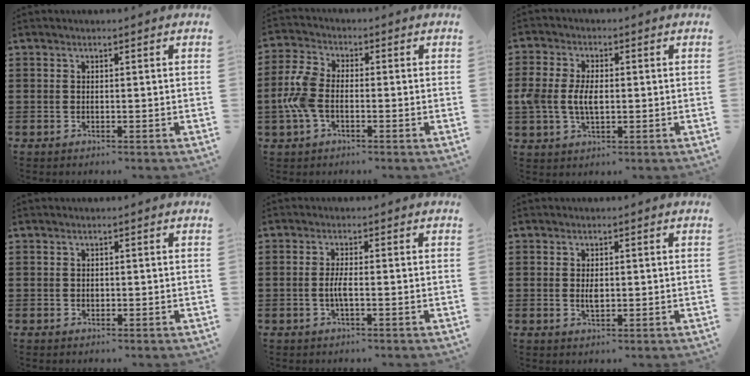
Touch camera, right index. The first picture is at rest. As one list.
[{"total": 7.1, "force": [-1.5, 4.0, 5.6], "torque": [-0.148, -0.005, -0.036]}, {"total": 5.3, "force": [-0.2, 3.1, 4.4], "torque": [-0.113, -0.001, -0.013]}, {"total": 0.6, "force": [0.1, 0.6, 0.1], "torque": [-0.005, 0.003, 0.002]}, {"total": 2.5, "force": [-0.7, 0.2, 2.4], "torque": [-0.060, -0.009, -0.017]}, {"total": 2.1, "force": [0.0, 0.8, 1.9], "torque": [-0.038, 0.000, 0.000]}]